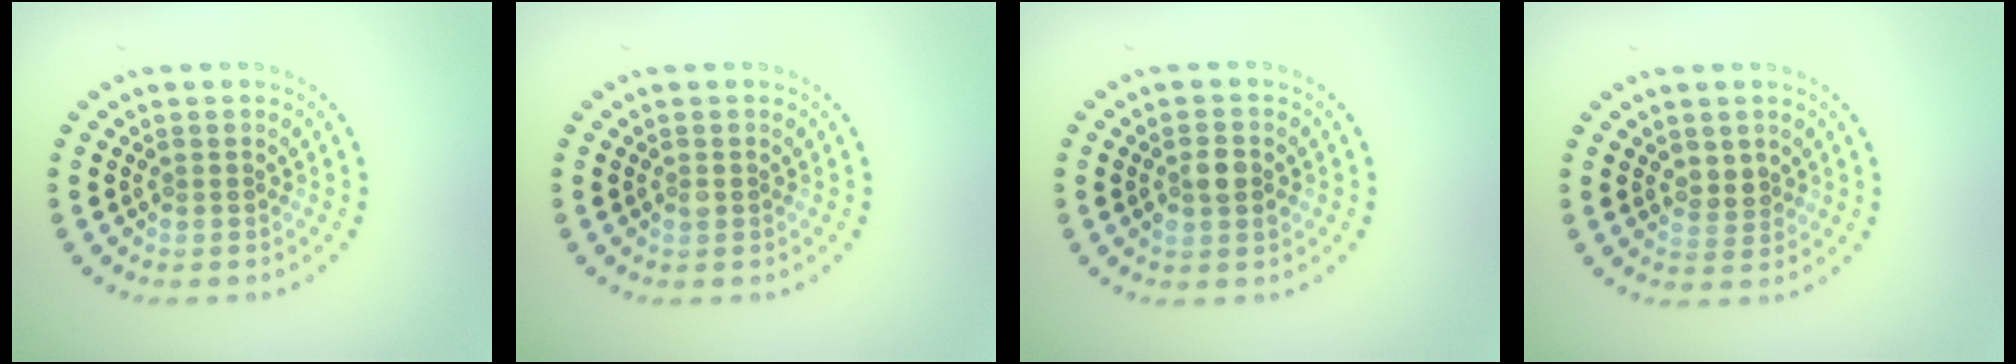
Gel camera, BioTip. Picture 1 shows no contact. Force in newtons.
{"total": 0.6, "press": 0.6, "slide": 0.1}
{"total": 2.3, "press": 2.3, "slide": 0.2}
{"total": 1.9, "press": 1.8, "slide": 0.7}